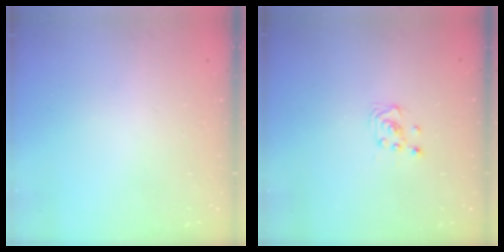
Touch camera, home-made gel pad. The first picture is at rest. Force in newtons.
{"total": 2.6, "press": 2.6, "slide": 0.3}